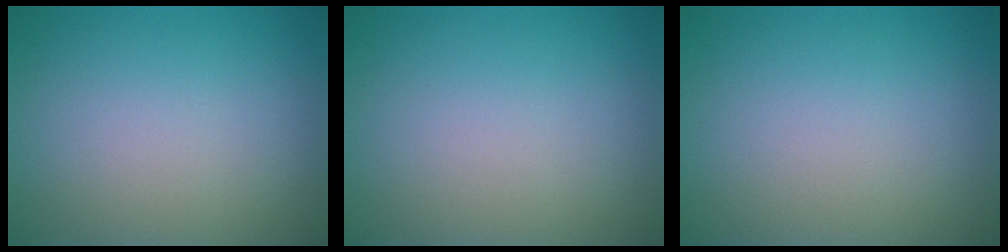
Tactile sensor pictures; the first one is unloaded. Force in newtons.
{"total": 0.0}
{"total": 0.0}